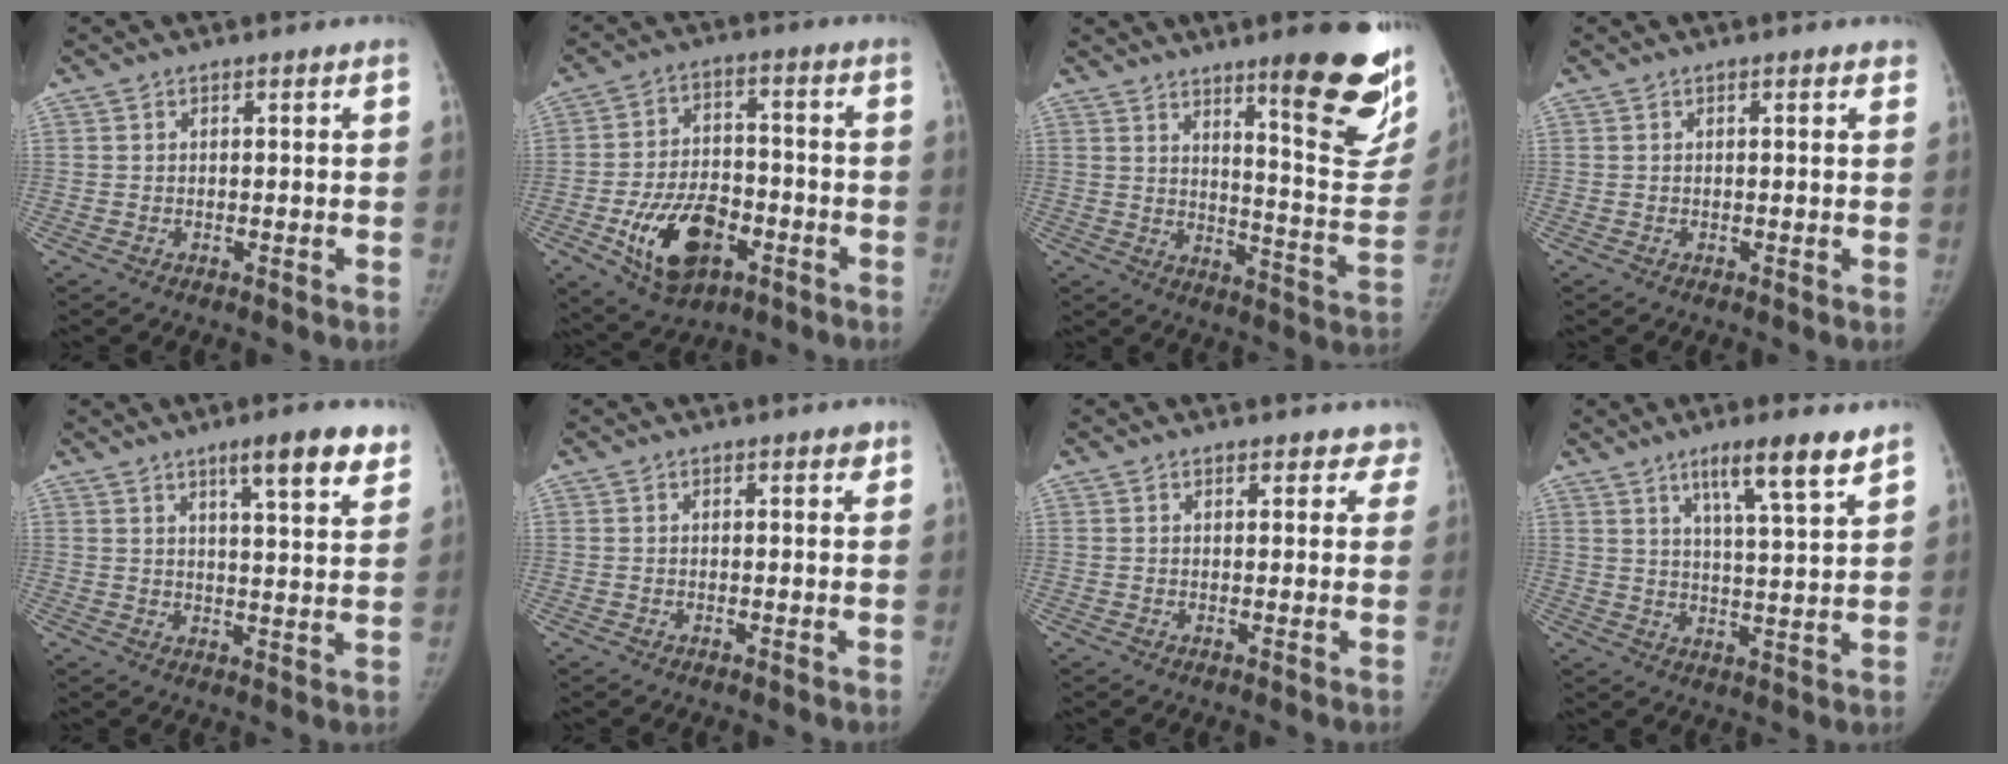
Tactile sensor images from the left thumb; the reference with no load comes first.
{"total": 14.4, "force": [-6.0, 8.7, 9.8], "torque": [-0.148, 0.024, -0.094]}
{"total": 21.3, "force": [12.6, 4.2, 16.7], "torque": [-0.173, -0.086, 0.180]}
{"total": 1.1, "force": [0.8, 0.4, 0.7], "torque": [-0.002, 0.000, 0.005]}
{"total": 9.6, "force": [6.4, 1.8, 7.0], "torque": [-0.076, -0.032, 0.088]}
{"total": 1.1, "force": [0.7, 0.5, 0.7], "torque": [-0.002, -0.001, 0.006]}
{"total": 4.2, "force": [3.7, 2.1, 0.4], "torque": [0.042, -0.013, 0.024]}
{"total": 9.5, "force": [6.5, 0.9, 6.9], "torque": [-0.105, -0.037, 0.104]}